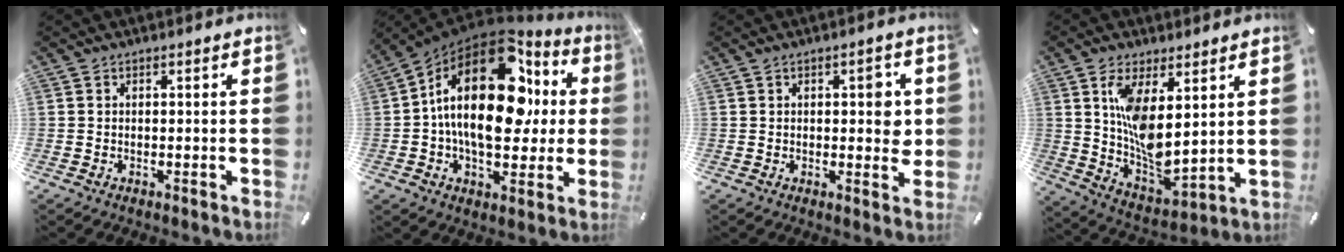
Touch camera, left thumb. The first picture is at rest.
{"total": 26.1, "force": [4.4, 15.2, 20.8], "torque": [-0.357, -0.020, 0.077]}
{"total": 5.4, "force": [1.0, 2.5, 4.6], "torque": [-0.057, -0.004, 0.010]}
{"total": 11.2, "force": [4.7, 5.0, 8.9], "torque": [-0.172, -0.038, 0.090]}